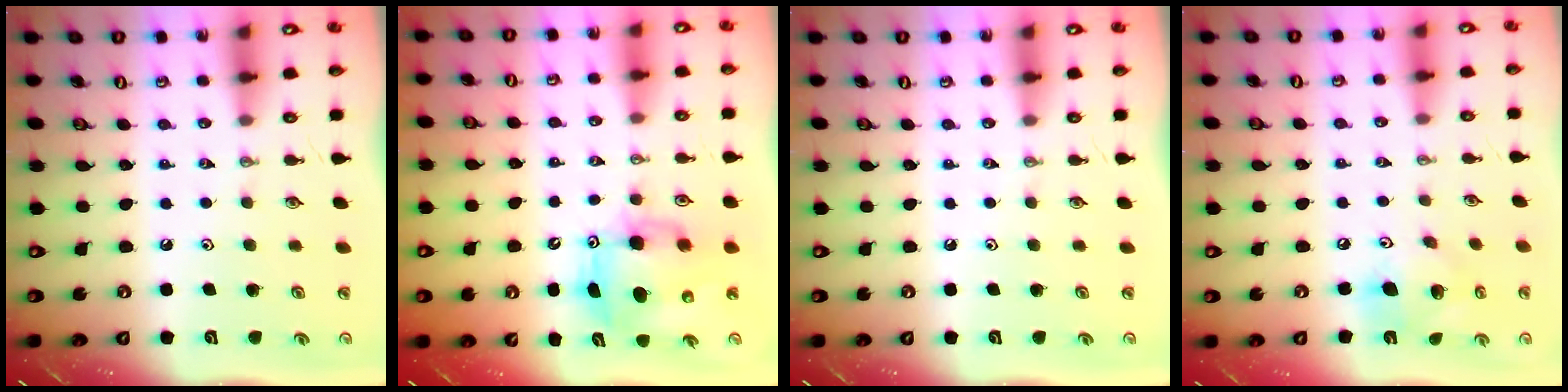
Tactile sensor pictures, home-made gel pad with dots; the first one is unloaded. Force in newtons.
{"total": 8.6, "press": 8.3, "slide": 2.1}
{"total": 0.0}
{"total": 13.6, "press": 13.3, "slide": 3.0}